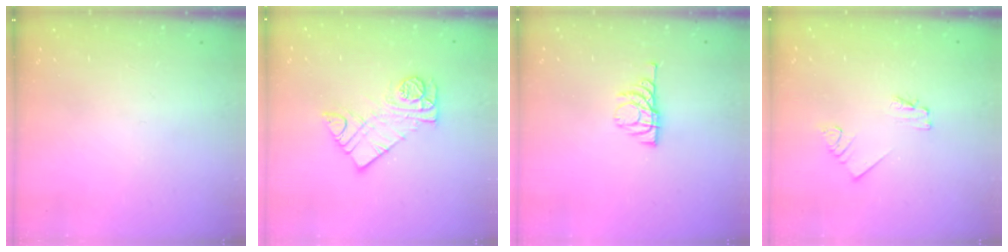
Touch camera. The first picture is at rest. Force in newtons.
{"total": 10.7, "press": 10.7, "slide": 0.6}
{"total": 6.1, "press": 6.1, "slide": 0.8}
{"total": 1.6, "press": 1.5, "slide": 0.2}